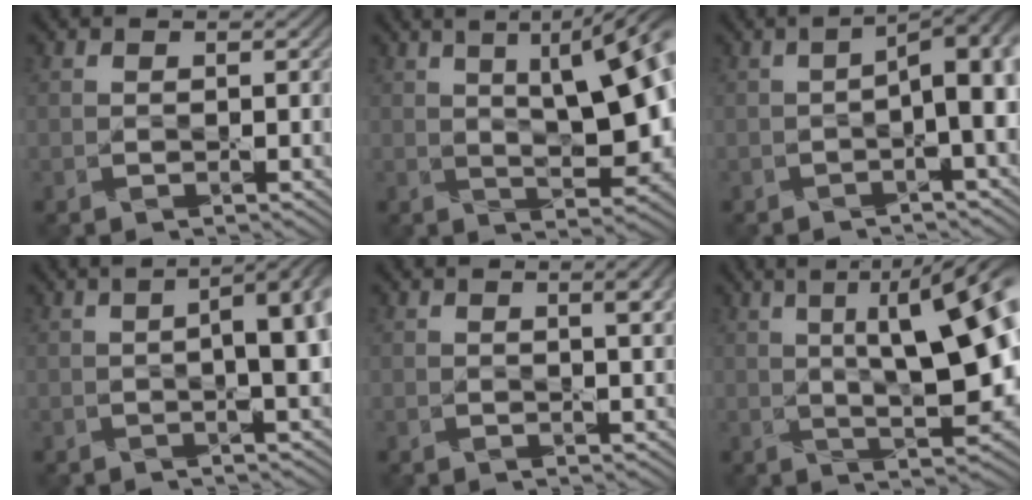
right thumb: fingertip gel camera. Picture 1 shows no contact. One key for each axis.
{"total": 12.8, "fx": 2.0, "fy": 4.6, "fz": 11.8, "tx": -0.139, "ty": 0.027, "tz": 0.015}
{"total": 6.3, "fx": -0.6, "fy": 1.6, "fz": 6.0, "tx": -0.082, "ty": 0.005, "tz": -0.012}
{"total": 7.6, "fx": 0.2, "fy": 2.4, "fz": 7.2, "tx": -0.081, "ty": 0.006, "tz": -0.003}
{"total": 3.0, "fx": 1.2, "fy": 0.7, "fz": 2.6, "tx": -0.035, "ty": 0.004, "tz": 0.018}
{"total": 15.5, "fx": 2.2, "fy": 5.1, "fz": 14.4, "tx": -0.178, "ty": 0.022, "tz": 0.027}